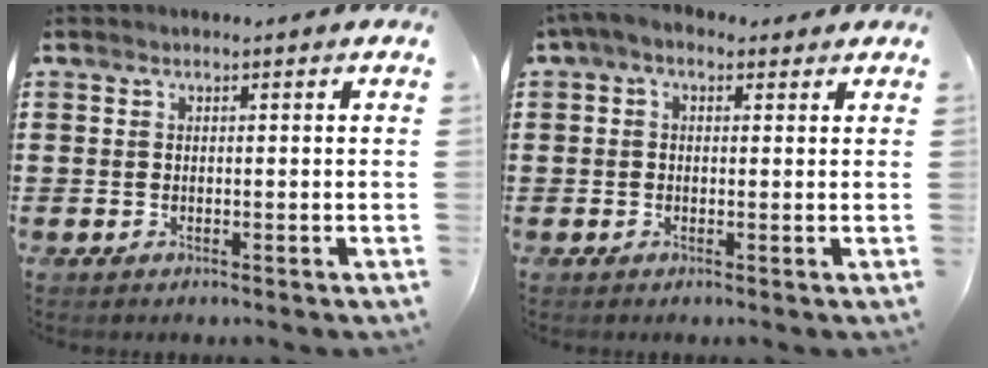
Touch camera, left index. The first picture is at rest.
{"total": 2.5, "force": [0.7, 1.4, 1.9], "torque": [-0.047, 0.005, 0.010]}